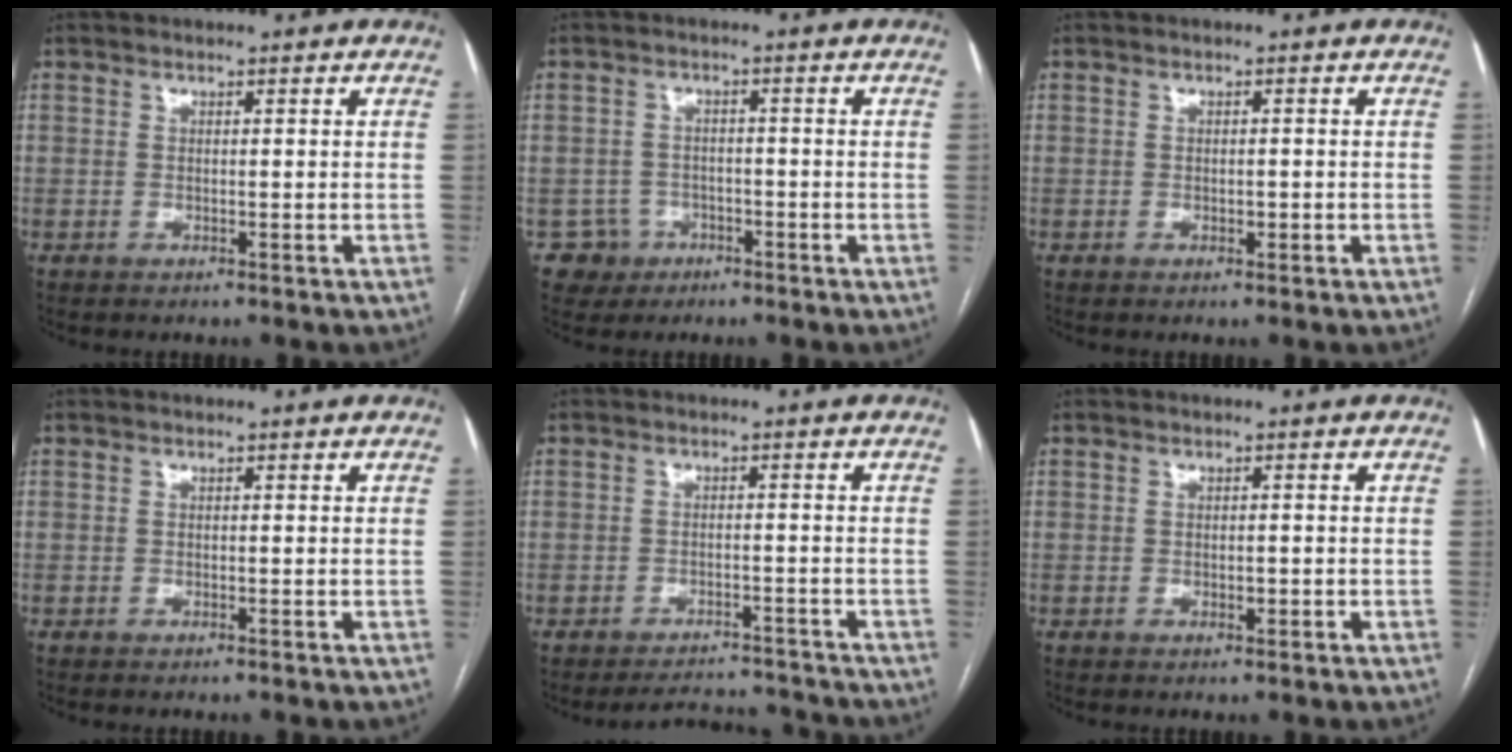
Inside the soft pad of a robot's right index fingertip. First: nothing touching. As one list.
[{"total": 4.2, "force": [-1.8, 3.7, -0.4], "torque": [0.016, 0.014, -0.026]}, {"total": 1.1, "force": [-0.3, 0.5, 0.9], "torque": [-0.015, 0.000, -0.003]}, {"total": 0.0}, {"total": 5.6, "force": [-5.5, 1.2, -0.4], "torque": [0.009, 0.014, -0.074]}, {"total": 1.2, "force": [-0.3, 0.5, 1.1], "torque": [-0.018, 0.000, -0.003]}]